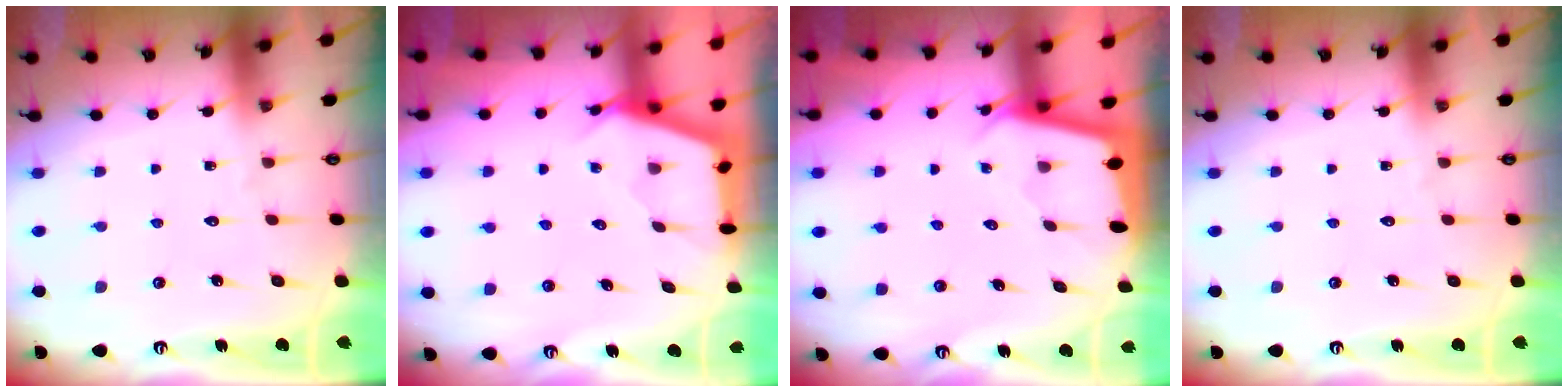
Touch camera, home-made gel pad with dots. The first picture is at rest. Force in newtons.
{"total": 2.9, "press": 2.9, "slide": 0.3}
{"total": 1.9, "press": 1.9, "slide": 0.1}
{"total": 0.0}